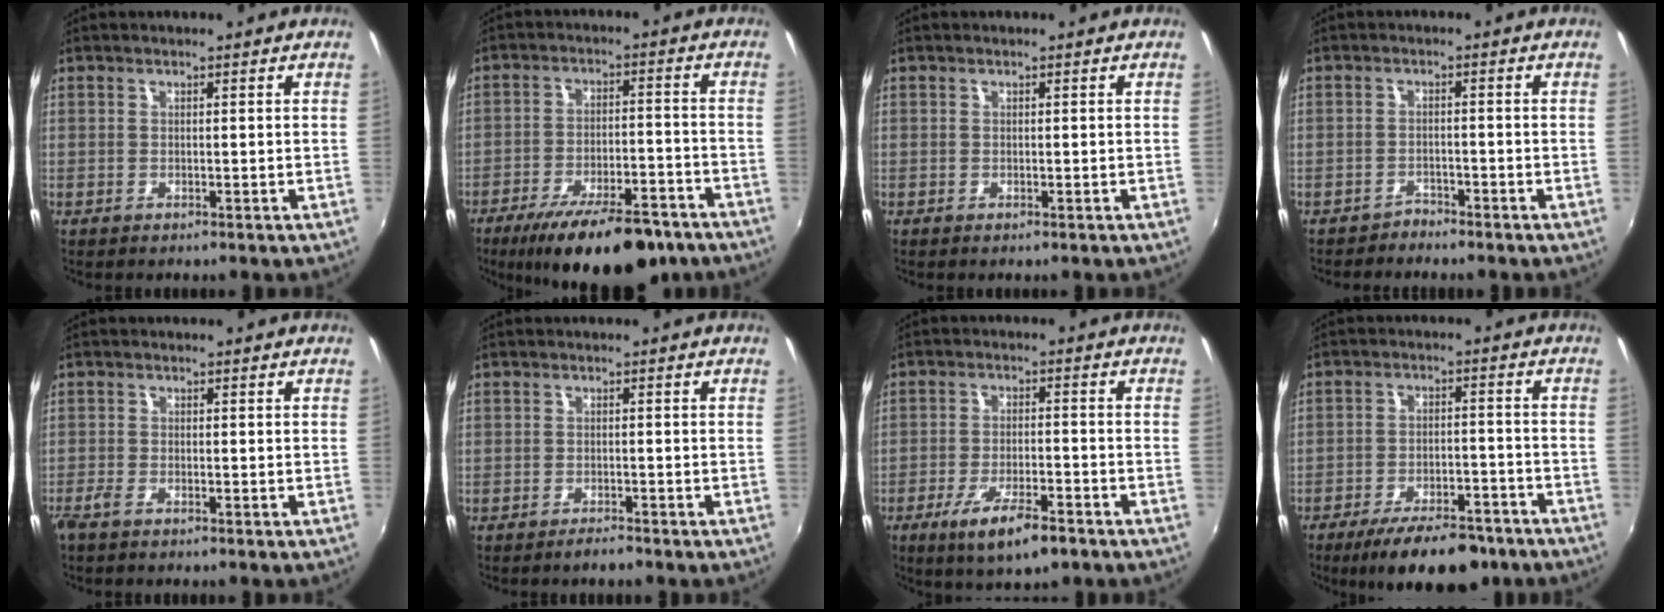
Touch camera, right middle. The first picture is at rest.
{"total": 18.5, "force": [-13.7, 5.7, 11.1], "torque": [-0.191, -0.026, -0.195]}
{"total": 0.0}
{"total": 2.1, "force": [-2.1, 0.5, 0.0], "torque": [-0.004, 0.001, -0.036]}
{"total": 1.9, "force": [-1.5, 0.5, 1.0], "torque": [-0.026, -0.005, -0.032]}
{"total": 1.7, "force": [-1.5, 0.4, 0.5], "torque": [-0.016, 0.000, -0.026]}
{"total": 9.2, "force": [-5.8, 2.2, 6.9], "torque": [-0.143, -0.020, -0.096]}
{"total": 13.7, "force": [-10.4, 5.0, 7.4], "torque": [-0.137, -0.005, -0.148]}